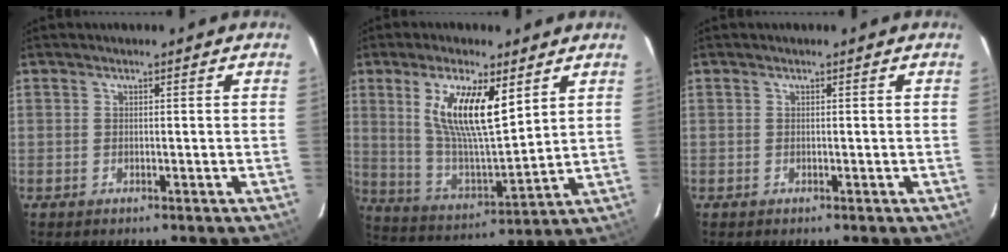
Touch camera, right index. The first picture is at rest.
{"total": 14.8, "force": [6.2, 4.2, 12.7], "torque": [-0.237, -0.002, 0.126]}
{"total": 0.0}